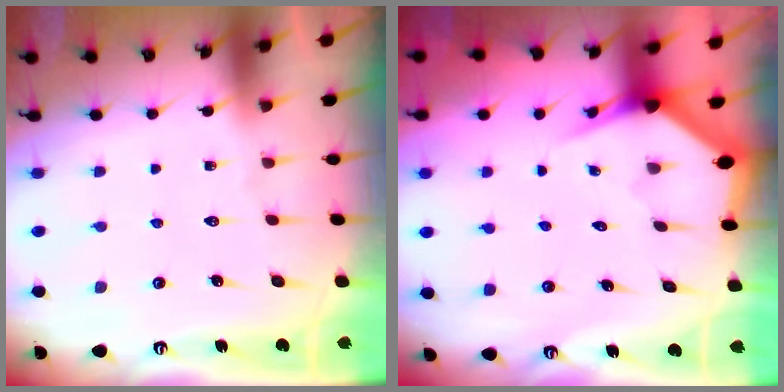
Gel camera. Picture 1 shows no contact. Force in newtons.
{"total": 2.7, "press": 2.7, "slide": 0.2}